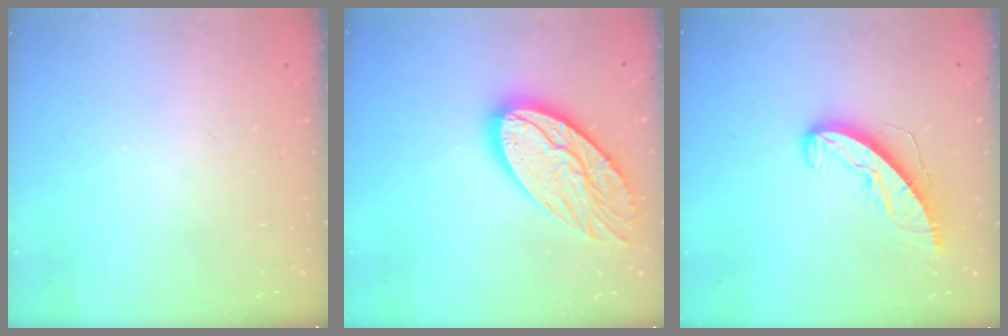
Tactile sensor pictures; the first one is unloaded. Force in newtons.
{"total": 19.2, "press": 19.1, "slide": 1.8}
{"total": 9.1, "press": 9.1, "slide": 0.2}